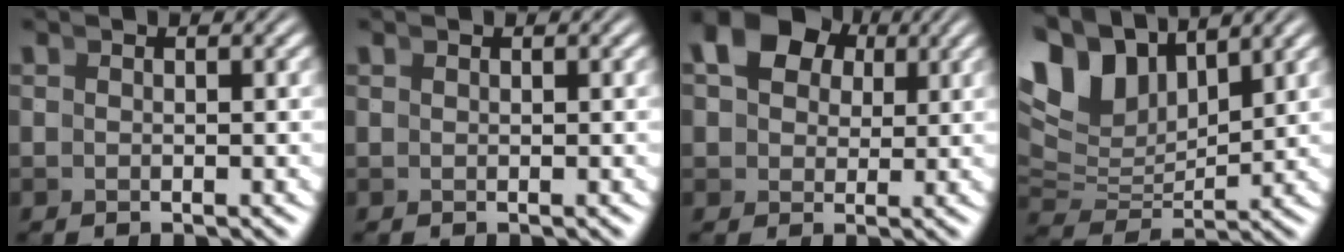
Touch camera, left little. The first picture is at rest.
{"total": 0.0}
{"total": 9.6, "force": [4.0, 7.1, 5.0], "torque": [-0.089, 0.008, 0.059]}
{"total": 10.2, "force": [4.1, 6.8, 6.4], "torque": [-0.141, 0.001, 0.067]}